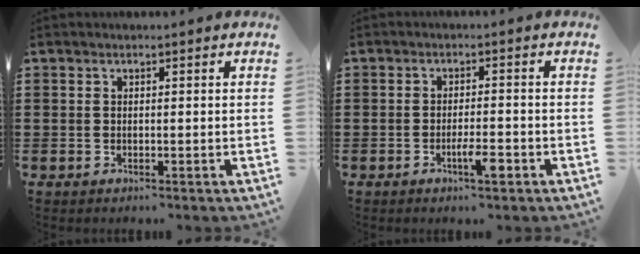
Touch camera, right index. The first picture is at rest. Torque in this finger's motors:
{"motor_torque": [1.50, 0.23, 0.68, 0.17]}